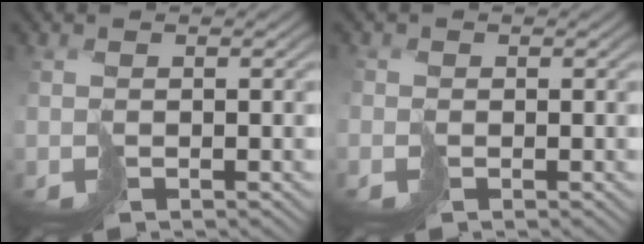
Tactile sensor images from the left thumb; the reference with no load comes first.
{"total": 1.1, "force": [-0.6, 0.9, 0.3], "torque": [-0.011, -0.004, -0.012]}